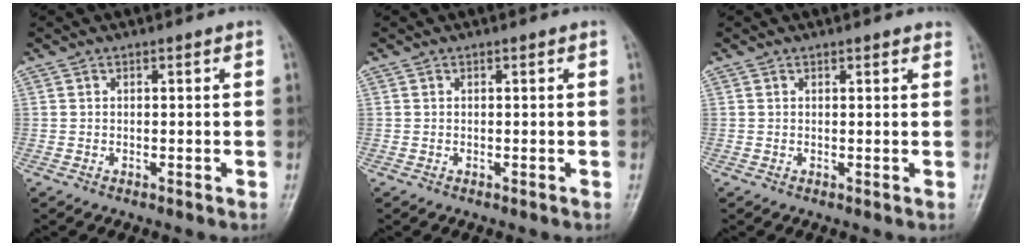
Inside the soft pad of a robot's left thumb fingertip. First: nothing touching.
{"total": 0.0}
{"total": 1.5, "force": [1.2, 0.5, 0.7], "torque": [-0.003, -0.001, 0.011]}